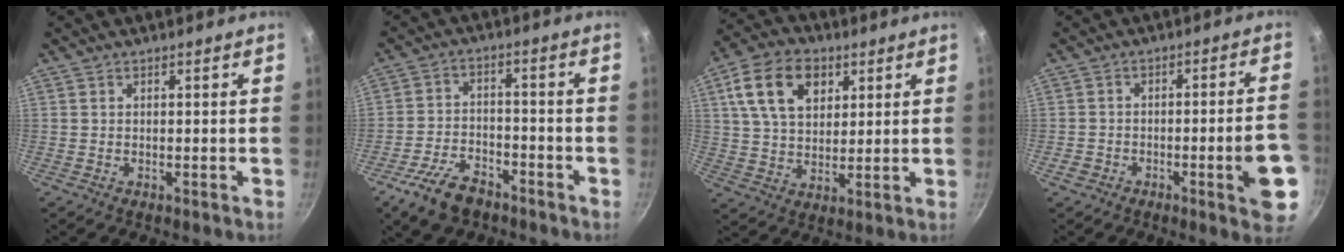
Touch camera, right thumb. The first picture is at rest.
{"total": 9.8, "force": [-6.5, 5.1, 5.3], "torque": [-0.094, 0.040, -0.118]}
{"total": 14.1, "force": [5.3, 9.5, 9.0], "torque": [-0.140, -0.003, 0.090]}
{"total": 10.0, "force": [-3.8, 2.7, 8.8], "torque": [-0.106, 0.029, -0.047]}